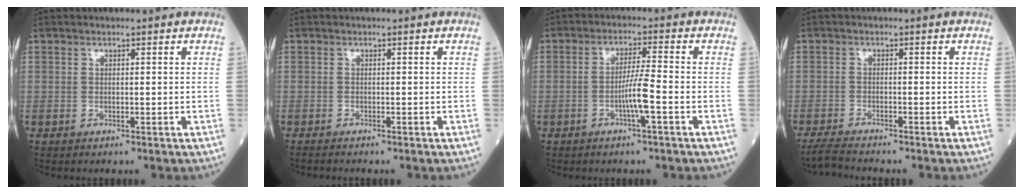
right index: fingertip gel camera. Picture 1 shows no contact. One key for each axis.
{"total": 1.3, "fx": -1.2, "fy": -0.1, "fz": 0.6, "tx": -0.012, "ty": -0.002, "tz": -0.016}
{"total": 4.6, "fx": -1.6, "fy": -0.5, "fz": 4.2, "tx": -0.082, "ty": 0.001, "tz": -0.032}
{"total": 3.2, "fx": -3.0, "fy": -0.5, "fz": 1.0, "tx": -0.024, "ty": -0.015, "tz": -0.055}